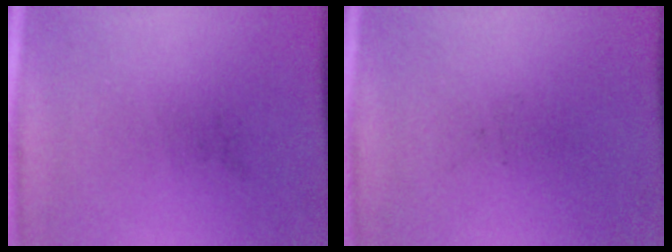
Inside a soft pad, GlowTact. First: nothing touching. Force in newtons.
{"total": 0.0}